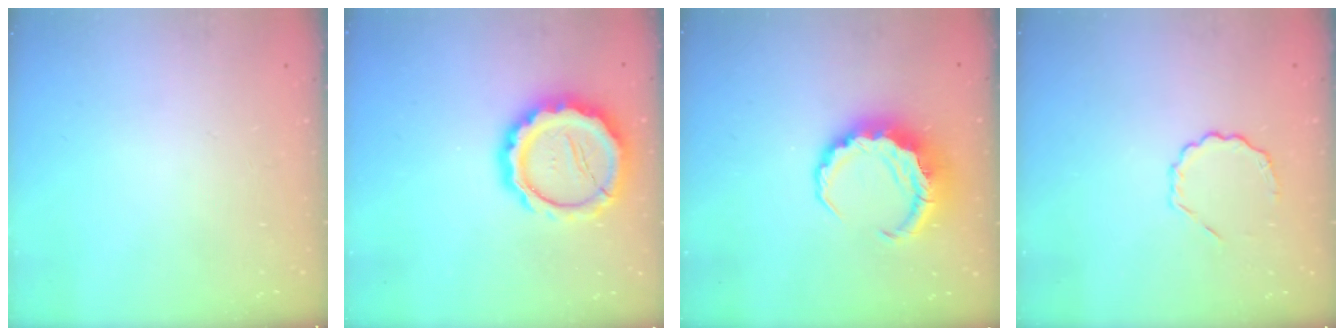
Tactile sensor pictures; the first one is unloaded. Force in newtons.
{"total": 15.6, "press": 15.4, "slide": 2.8}
{"total": 7.7, "press": 7.6, "slide": 1.7}
{"total": 3.5, "press": 3.3, "slide": 1.2}